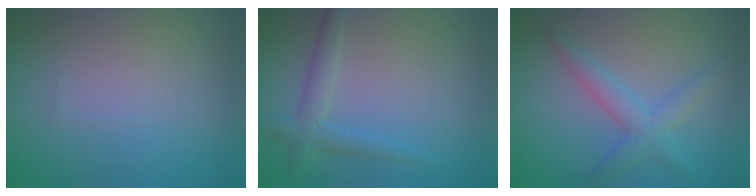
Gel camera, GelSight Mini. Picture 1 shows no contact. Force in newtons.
{"total": 2.3, "press": 2.3, "slide": 0.0}
{"total": 3.1, "press": 3.1, "slide": 0.0}